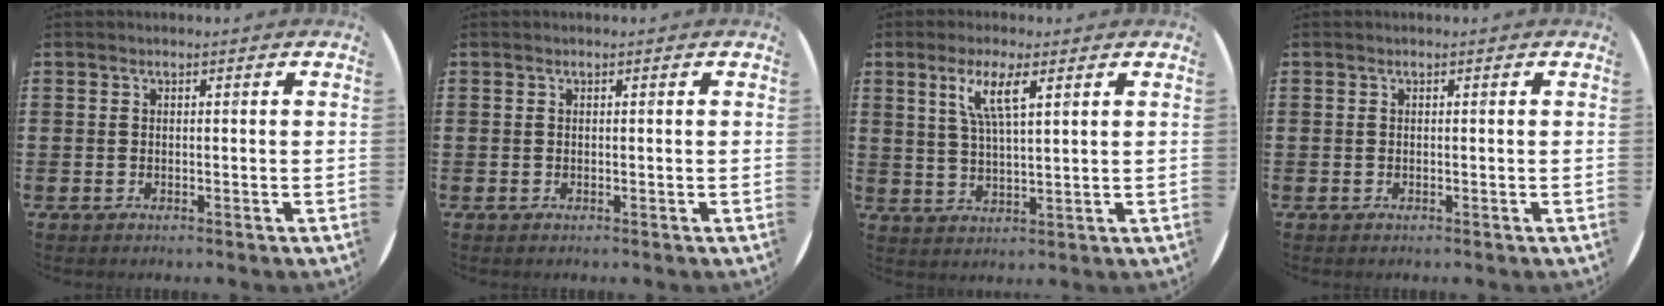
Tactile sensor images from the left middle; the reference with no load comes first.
{"total": 0.0}
{"total": 5.7, "force": [3.2, 1.1, 4.5], "torque": [-0.090, 0.005, 0.051]}
{"total": 0.0}